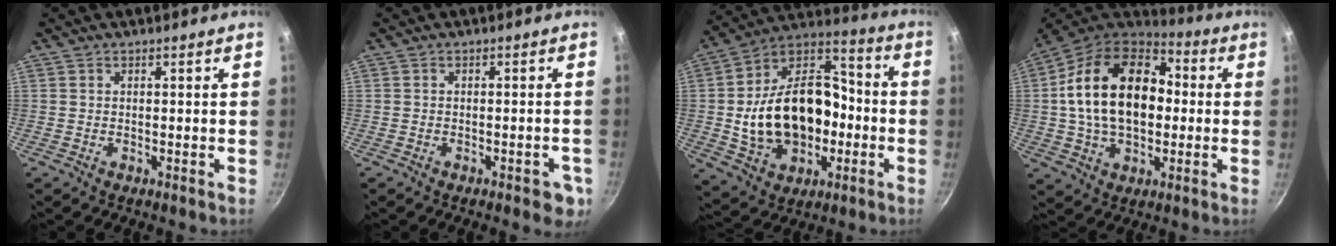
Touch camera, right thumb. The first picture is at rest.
{"total": 4.4, "force": [-1.9, 1.9, 3.5], "torque": [-0.028, 0.012, -0.017]}
{"total": 24.1, "force": [-3.2, 16.8, 17.0], "torque": [-0.271, 0.062, -0.046]}
{"total": 22.4, "force": [1.6, 14.8, 16.8], "torque": [-0.264, 0.033, 0.018]}